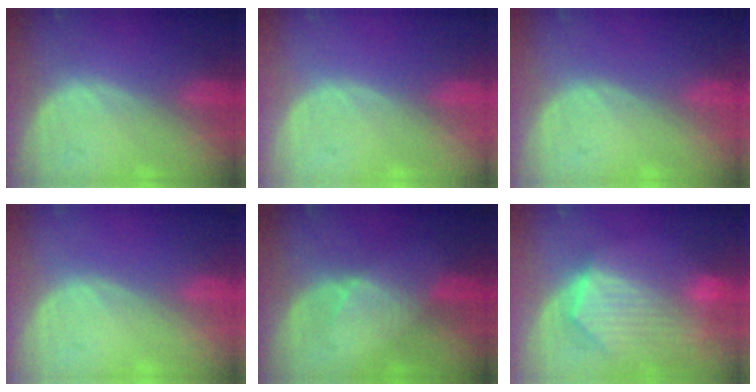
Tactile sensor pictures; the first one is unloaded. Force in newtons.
{"total": 0.0}
{"total": 0.0}
{"total": 0.0}
{"total": 2.7, "press": 2.7, "slide": 0.3}
{"total": 10.2, "press": 9.0, "slide": 4.8}